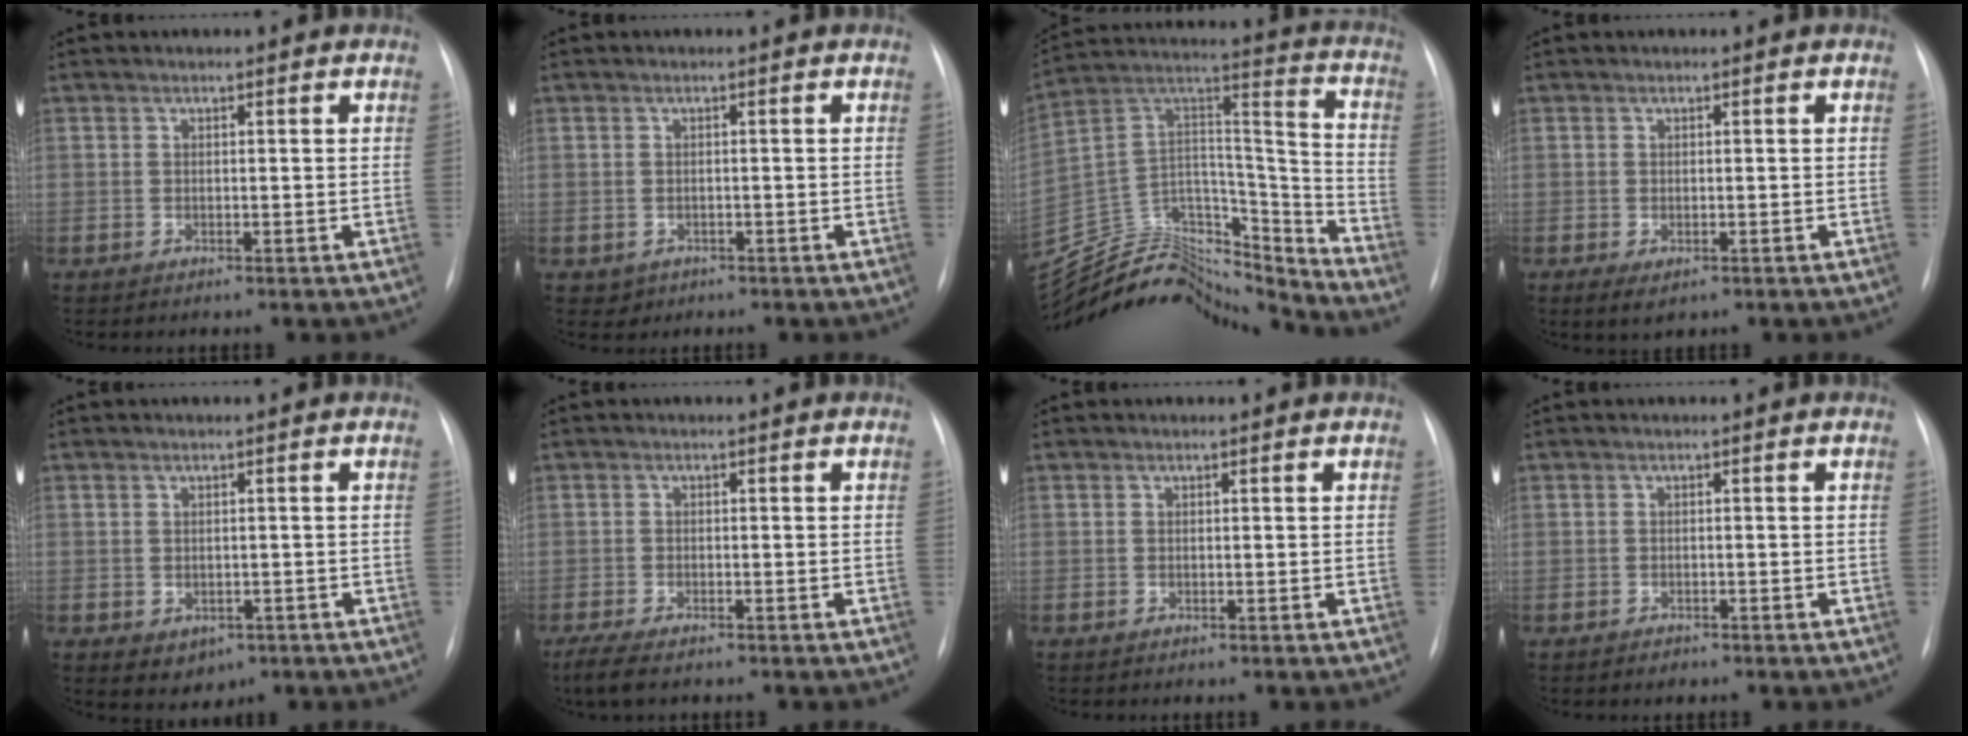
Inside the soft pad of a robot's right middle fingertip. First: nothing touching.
{"total": 1.6, "force": [-0.7, 1.5, 0.2], "torque": [-0.001, 0.005, -0.004]}
{"total": 24.4, "force": [-23.3, 5.5, 4.7], "torque": [-0.113, 0.059, -0.378]}
{"total": 2.4, "force": [-1.0, 1.3, 1.8], "torque": [-0.027, -0.004, -0.005]}
{"total": 3.3, "force": [-1.1, 2.6, 1.7], "torque": [-0.018, -0.001, 0.002]}
{"total": 4.2, "force": [-3.1, 1.1, 2.6], "torque": [-0.056, -0.014, -0.047]}
{"total": 0.0}
{"total": 1.0, "force": [-0.8, 0.6, 0.3], "torque": [-0.006, 0.001, -0.009]}